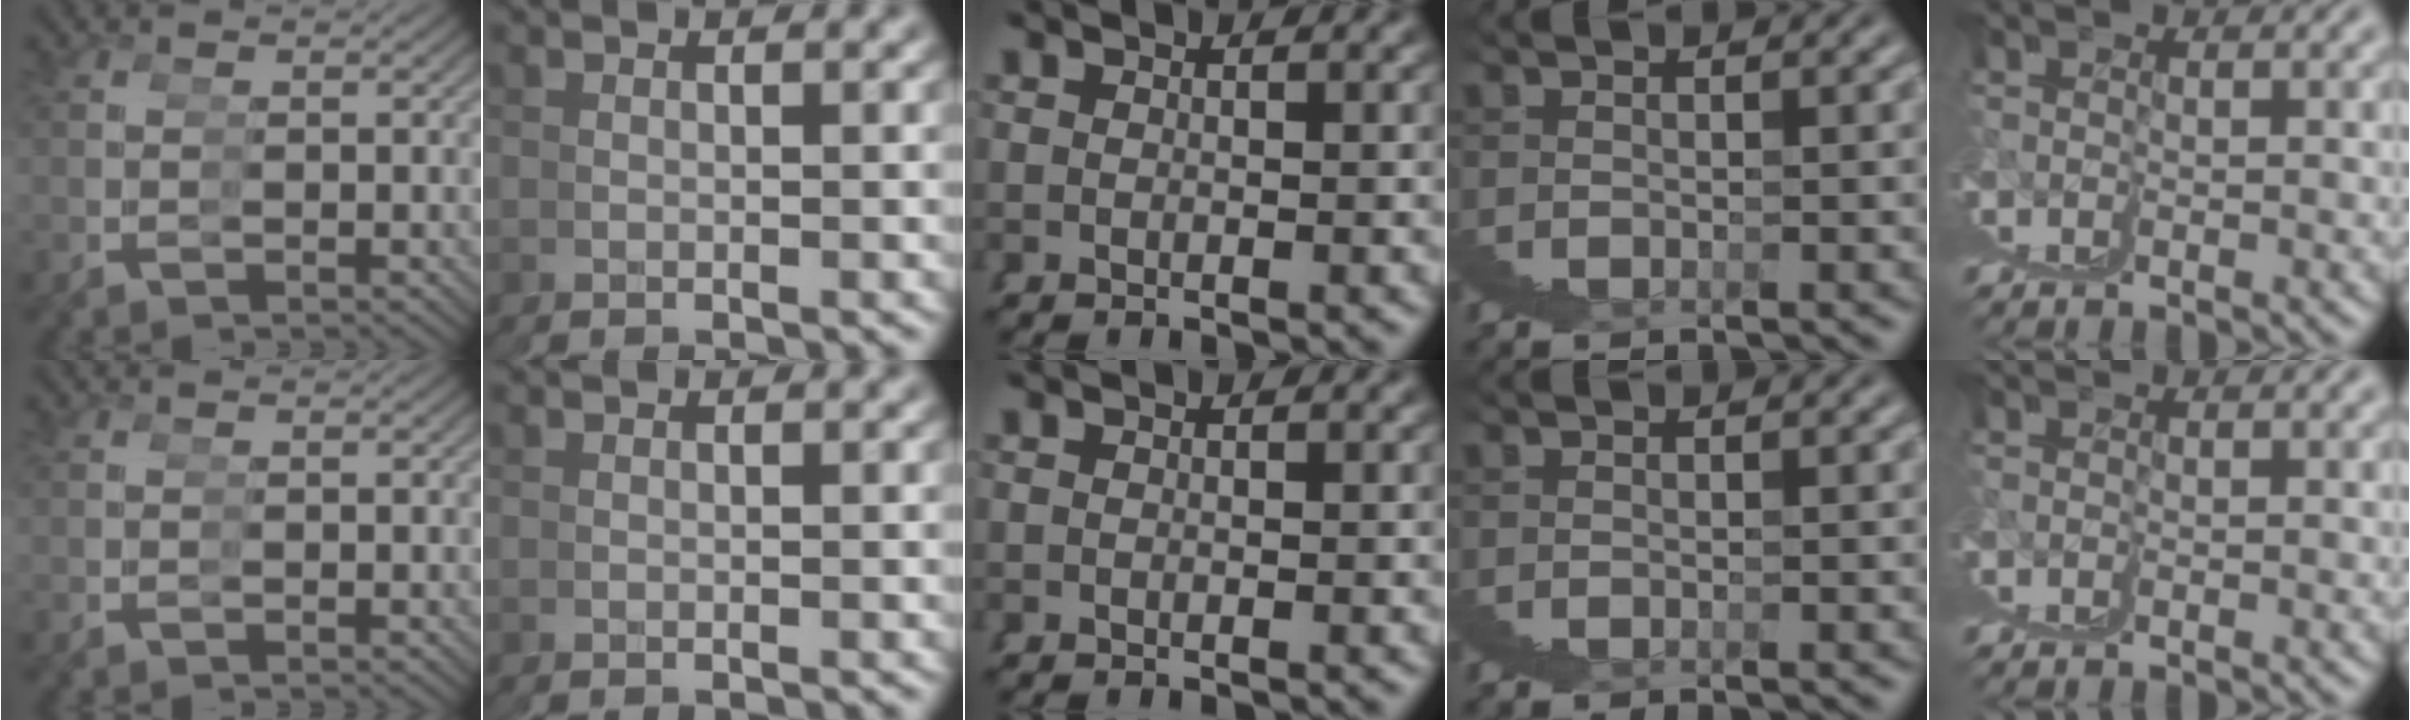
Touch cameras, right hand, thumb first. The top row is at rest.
{}